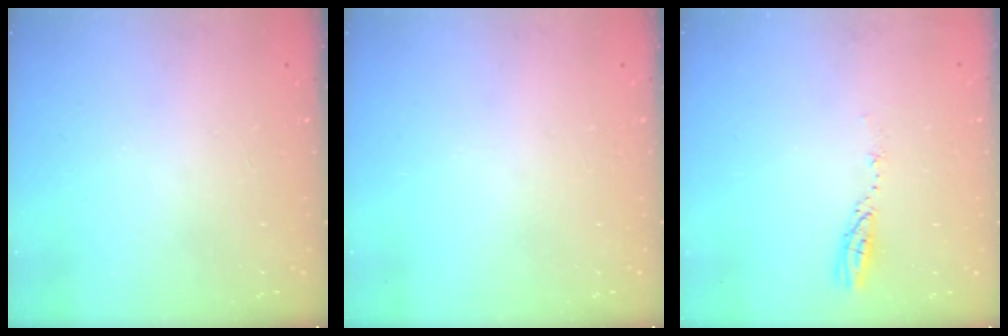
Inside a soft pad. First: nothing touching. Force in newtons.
{"total": 0.0}
{"total": 3.8, "press": 3.8, "slide": 0.4}